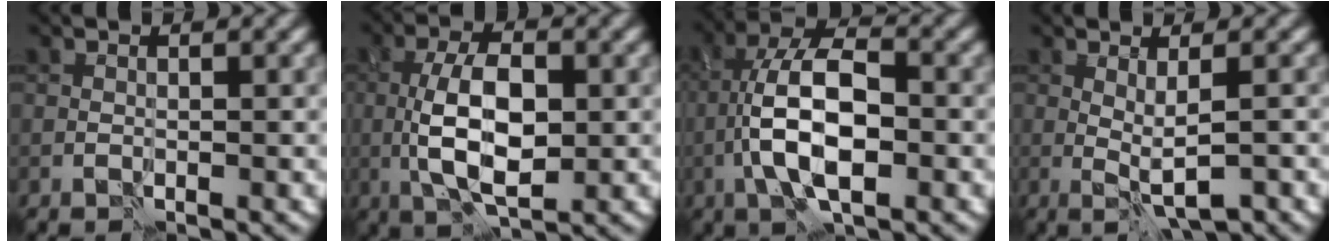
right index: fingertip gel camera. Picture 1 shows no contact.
{"total": 7.1, "force": [-0.4, 3.3, 6.3], "torque": [-0.123, 0.001, -0.007]}
{"total": 8.3, "force": [-1.9, 3.5, 7.3], "torque": [-0.138, 0.015, -0.037]}
{"total": 2.4, "force": [0.2, 0.4, 2.4], "torque": [-0.043, -0.005, 0.008]}